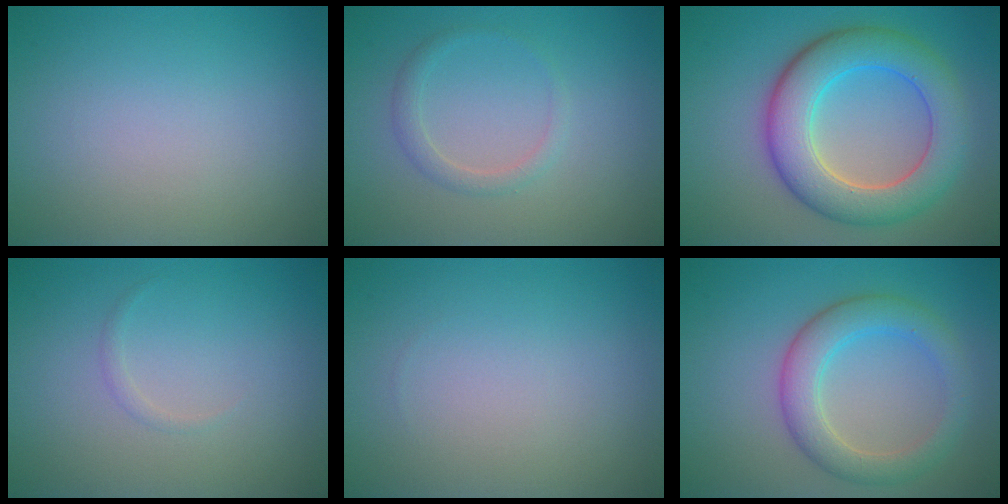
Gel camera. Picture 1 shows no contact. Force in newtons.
{"total": 1.5, "press": 1.5, "slide": 0.1}
{"total": 7.8, "press": 7.8, "slide": 0.4}
{"total": 0.5, "press": 0.5, "slide": 0.0}
{"total": 0.0}
{"total": 4.4, "press": 4.4, "slide": 0.1}